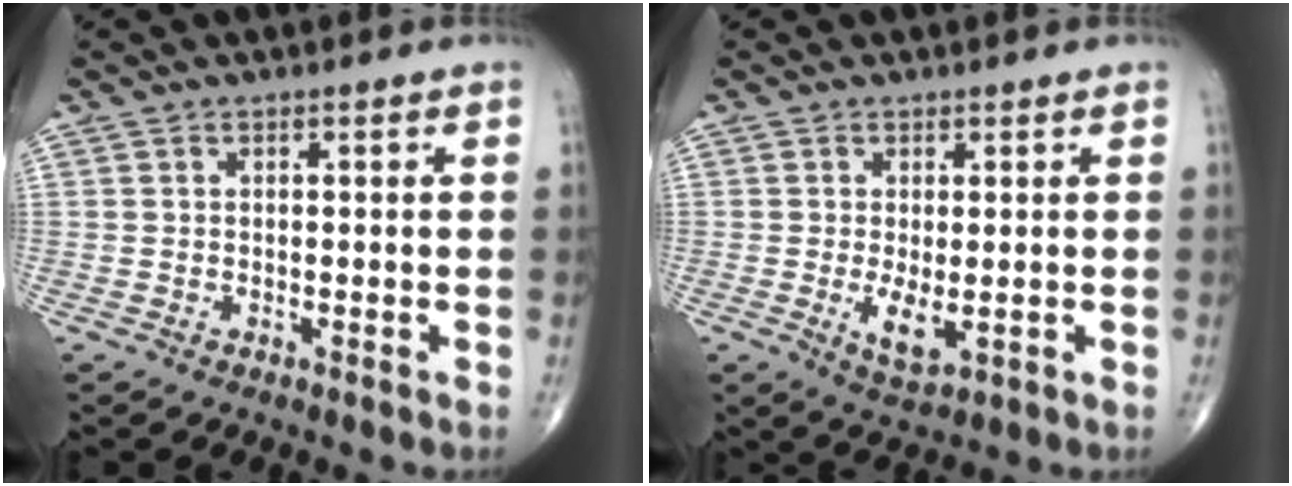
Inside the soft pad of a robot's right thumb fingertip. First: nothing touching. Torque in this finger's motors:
{"motor_torque": [0.27, 0.54, 0.35, 0.21, 0.04]}